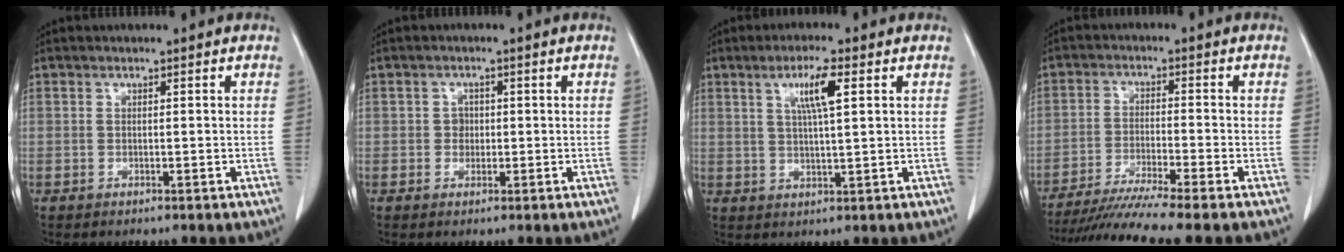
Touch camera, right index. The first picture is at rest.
{"total": 1.6, "force": [0.0, 1.5, 0.6], "torque": [-0.003, 0.006, 0.002]}
{"total": 5.7, "force": [2.2, 0.3, 5.2], "torque": [-0.095, 0.001, 0.038]}
{"total": 10.0, "force": [-8.5, -2.1, 4.9], "torque": [-0.070, -0.030, -0.141]}